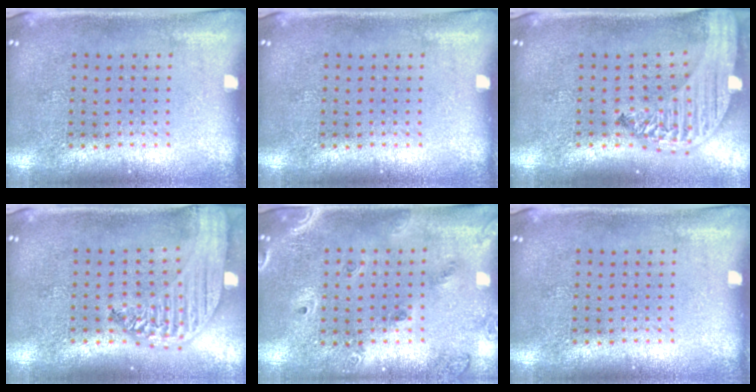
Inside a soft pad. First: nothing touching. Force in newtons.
{"total": 0.0}
{"total": 3.1, "press": 2.4, "slide": 1.9}
{"total": 2.8, "press": 2.2, "slide": 1.6}
{"total": 1.6, "press": 1.4, "slide": 0.8}
{"total": 0.0}